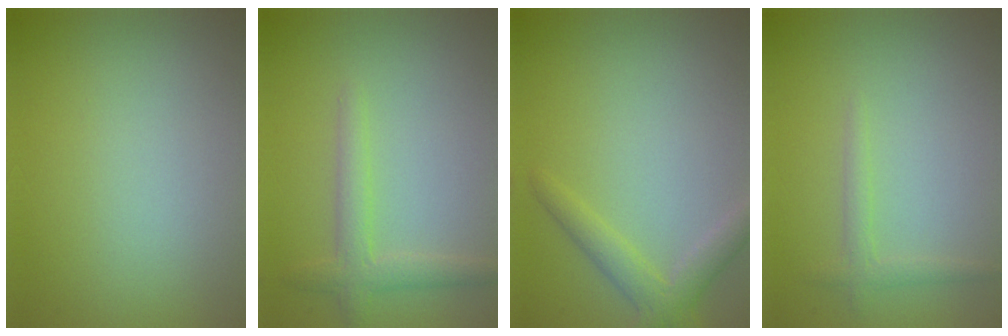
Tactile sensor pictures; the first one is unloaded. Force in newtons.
{"total": 2.4, "press": 2.4, "slide": 0.1}
{"total": 2.6, "press": 2.6, "slide": 0.1}
{"total": 1.3, "press": 1.3, "slide": 0.1}